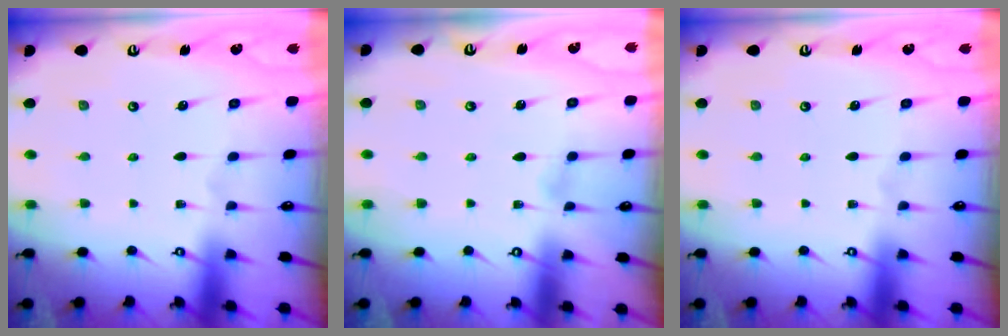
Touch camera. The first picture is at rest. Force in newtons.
{"total": 1.9, "press": 1.9, "slide": 0.2}
{"total": 0.0}